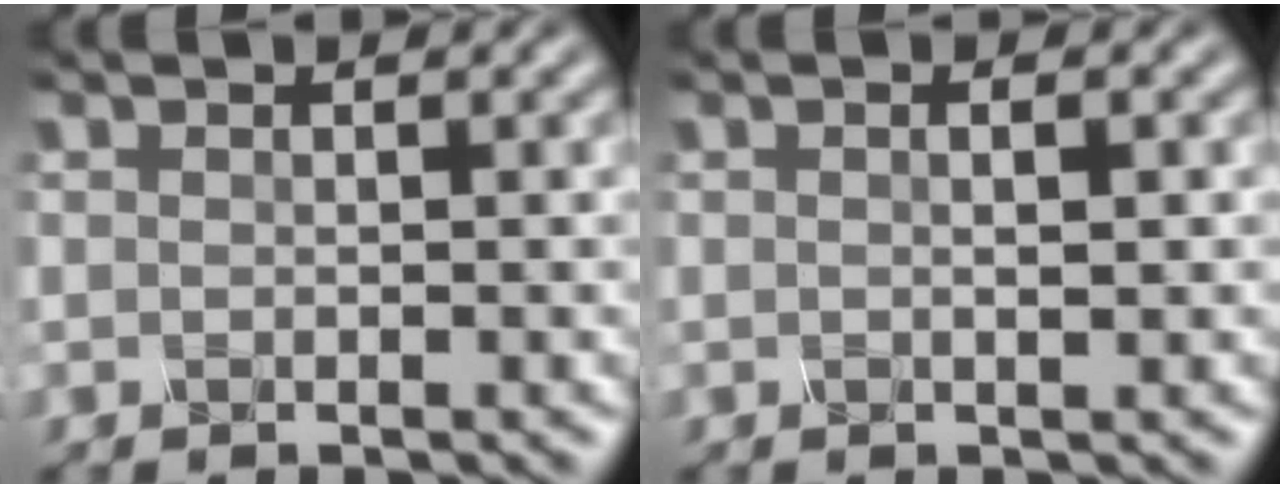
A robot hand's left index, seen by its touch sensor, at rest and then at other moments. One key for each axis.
{"total": 1.3, "fx": 0.2, "fy": 0.2, "fz": 1.2, "tx": -0.017, "ty": -0.004, "tz": 0.003}